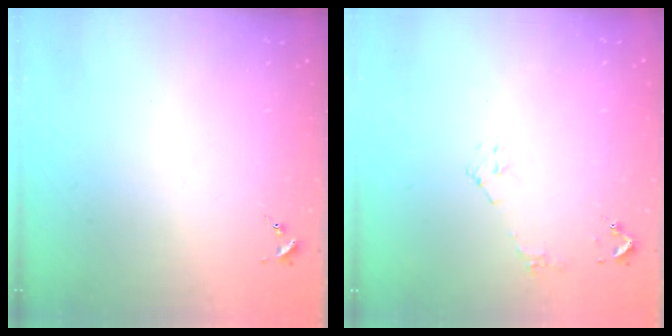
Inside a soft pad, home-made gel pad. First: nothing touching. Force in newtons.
{"total": 5.3, "press": 5.3, "slide": 0.7}